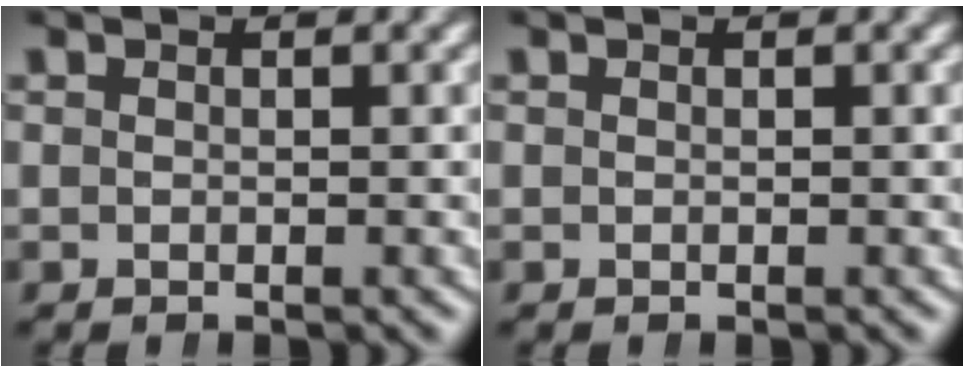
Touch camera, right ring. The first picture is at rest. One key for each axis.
{"total": 0.0}